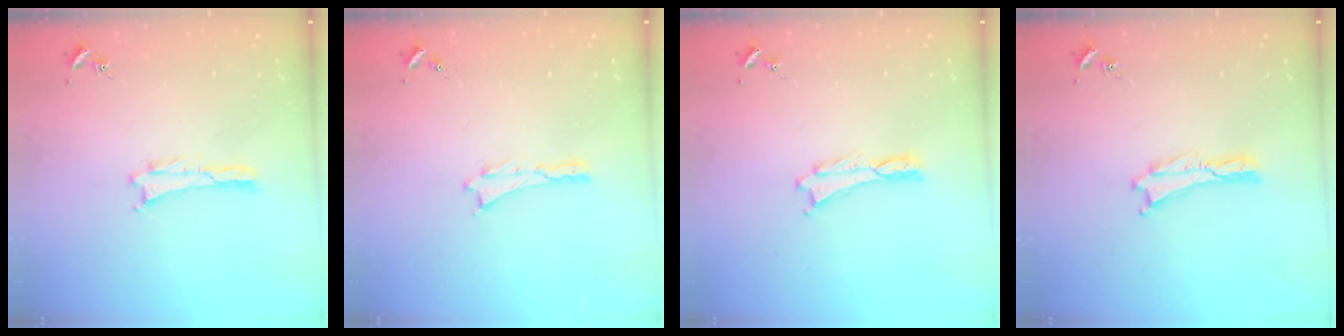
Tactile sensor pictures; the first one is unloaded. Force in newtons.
{"total": 0.0}
{"total": 0.0}
{"total": 0.0}